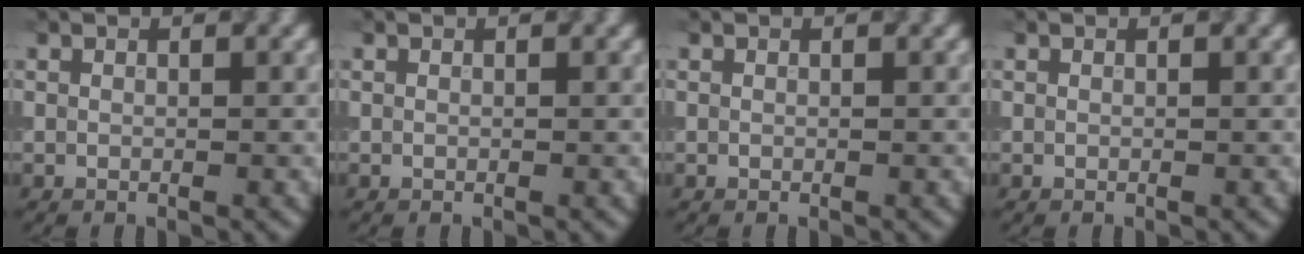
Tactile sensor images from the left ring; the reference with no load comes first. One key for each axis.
{"total": 0.0}
{"total": 0.0}
{"total": 0.0}